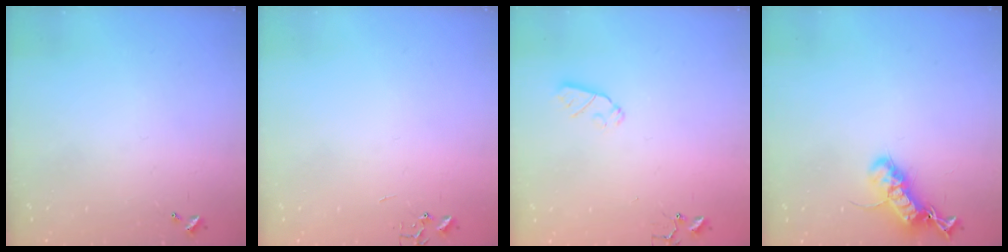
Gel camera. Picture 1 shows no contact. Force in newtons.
{"total": 0.0}
{"total": 5.4, "press": 5.4, "slide": 0.4}
{"total": 16.8, "press": 16.7, "slide": 0.8}